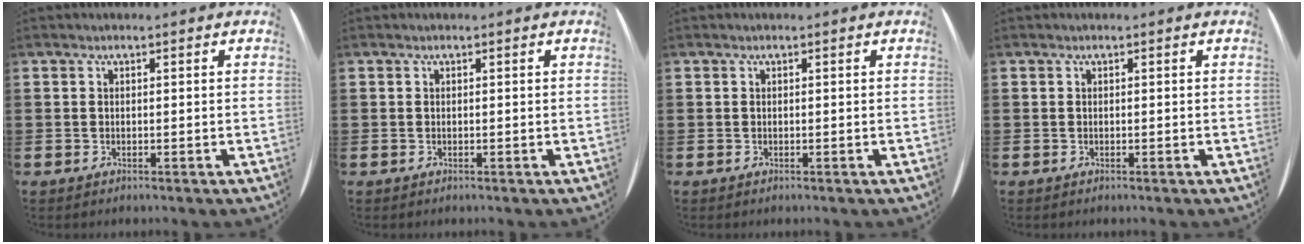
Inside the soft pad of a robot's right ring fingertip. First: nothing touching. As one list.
[{"total": 0.0}, {"total": 0.0}, {"total": 0.0}]